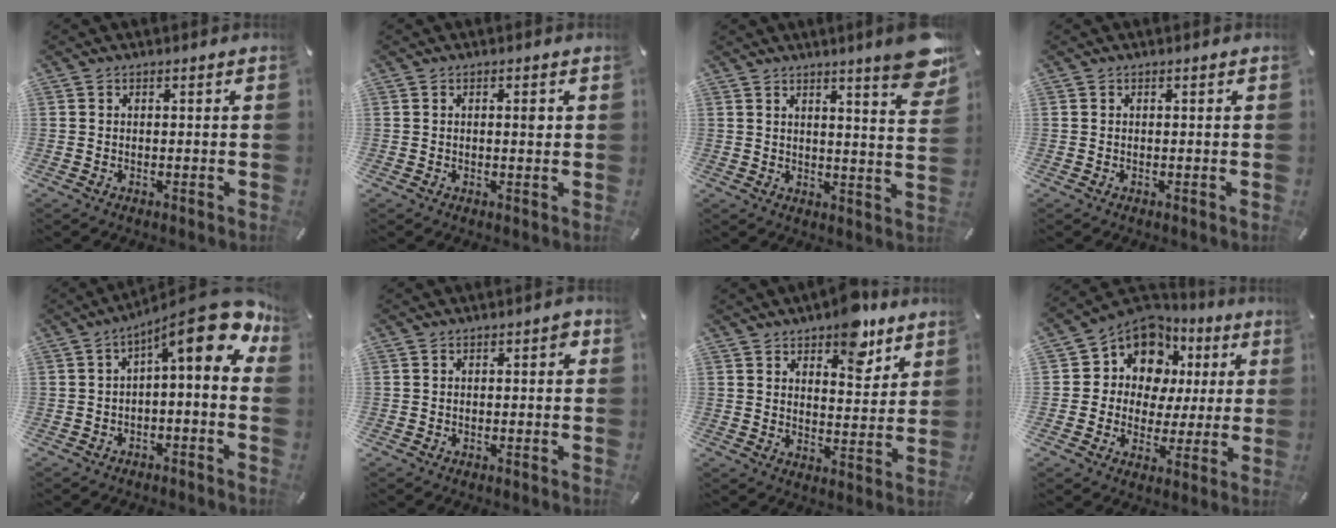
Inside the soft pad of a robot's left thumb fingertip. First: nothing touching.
{"total": 1.7, "force": [0.4, 0.5, 1.6], "torque": [-0.015, -0.003, 0.001]}
{"total": 10.0, "force": [6.7, 1.5, 7.4], "torque": [-0.103, -0.054, 0.110]}
{"total": 0.0}
{"total": 15.2, "force": [6.1, 4.5, 13.2], "torque": [-0.187, -0.050, 0.096]}
{"total": 1.6, "force": [0.2, 0.7, 1.4], "torque": [-0.020, 0.004, -0.001]}
{"total": 9.8, "force": [7.2, 4.8, 4.6], "torque": [-0.050, -0.042, 0.122]}
{"total": 11.2, "force": [4.7, 9.6, 3.3], "torque": [-0.066, -0.038, 0.092]}